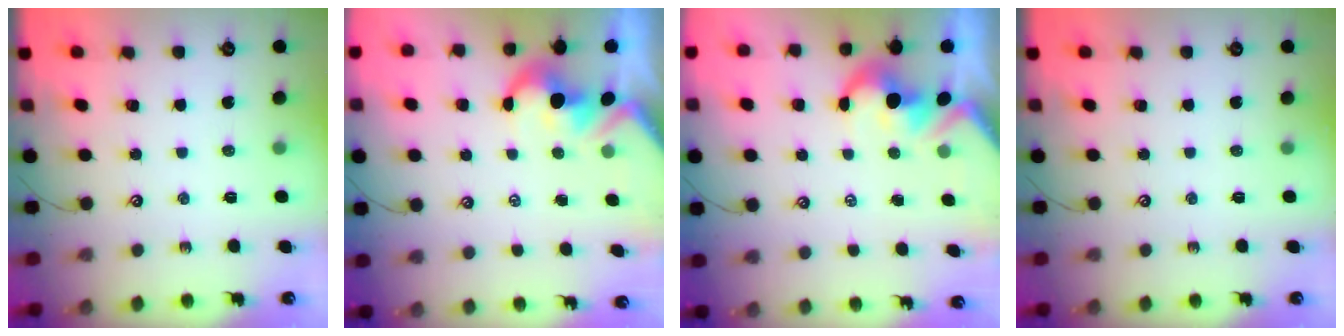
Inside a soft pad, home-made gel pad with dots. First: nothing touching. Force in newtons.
{"total": 2.4, "press": 2.1, "slide": 1.1}
{"total": 2.4, "press": 2.1, "slide": 1.1}
{"total": 0.0}